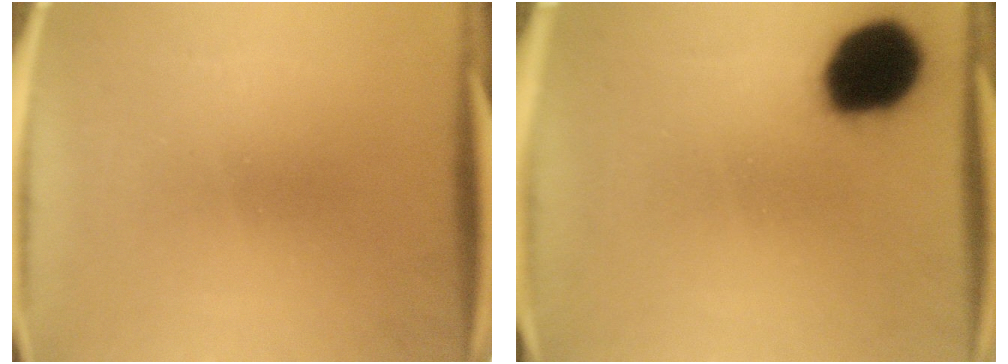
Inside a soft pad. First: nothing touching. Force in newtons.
{"total": 17.8}